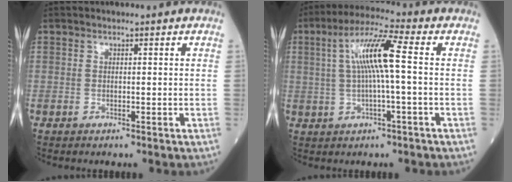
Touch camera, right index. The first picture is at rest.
{"total": 8.9, "force": [1.0, 0.4, 8.8], "torque": [-0.172, 0.020, 0.018]}